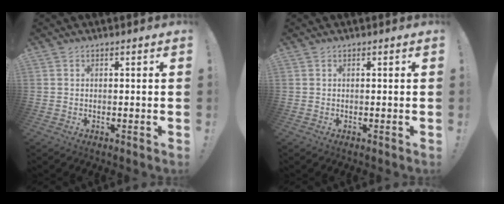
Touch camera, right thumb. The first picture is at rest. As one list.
[{"total": 0.0}]